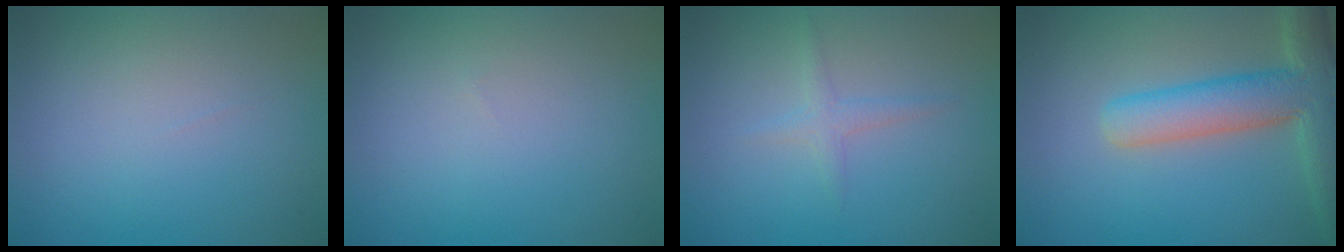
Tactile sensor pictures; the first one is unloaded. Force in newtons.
{"total": 0.0}
{"total": 1.3, "press": 1.3, "slide": 0.0}
{"total": 7.0, "press": 7.0, "slide": 0.5}